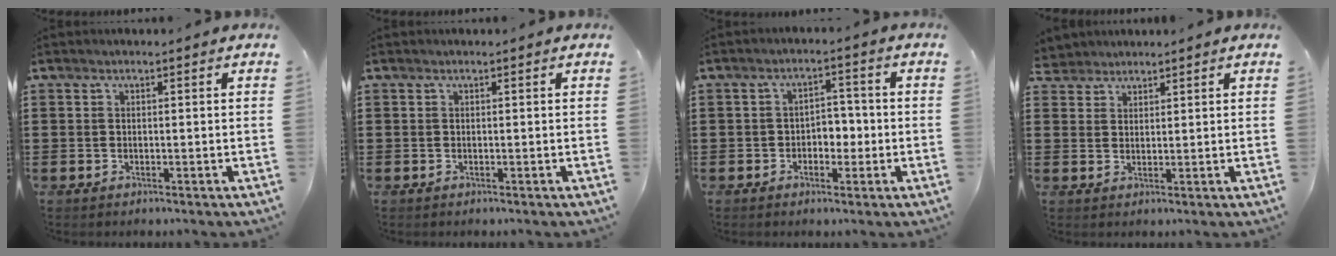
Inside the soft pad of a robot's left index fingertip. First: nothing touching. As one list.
[{"total": 0.0}, {"total": 3.4, "force": [-1.2, 2.3, 2.2], "torque": [-0.040, 0.004, -0.030]}, {"total": 2.3, "force": [2.1, 0.9, -0.3], "torque": [-0.003, 0.004, 0.041]}]